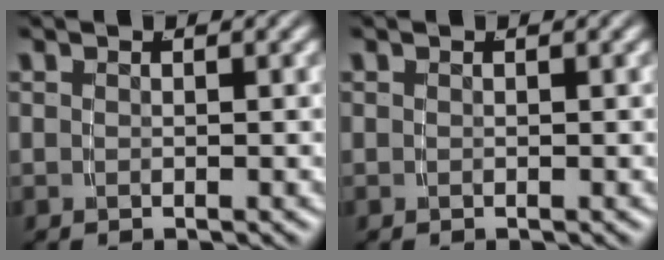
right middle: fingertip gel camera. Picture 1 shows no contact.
{"total": 0.0}